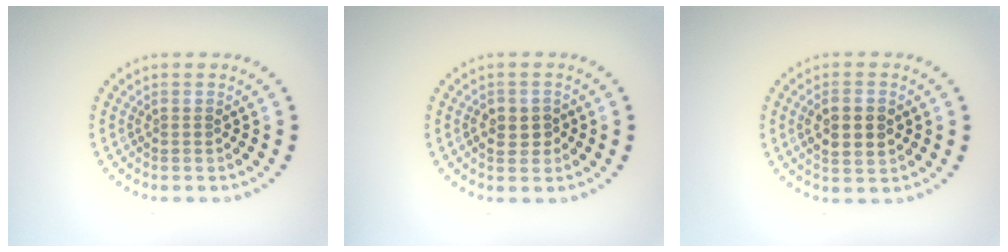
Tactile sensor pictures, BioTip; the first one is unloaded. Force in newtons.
{"total": 2.2, "press": 2.2, "slide": 0.4}
{"total": 3.4, "press": 3.4, "slide": 0.4}